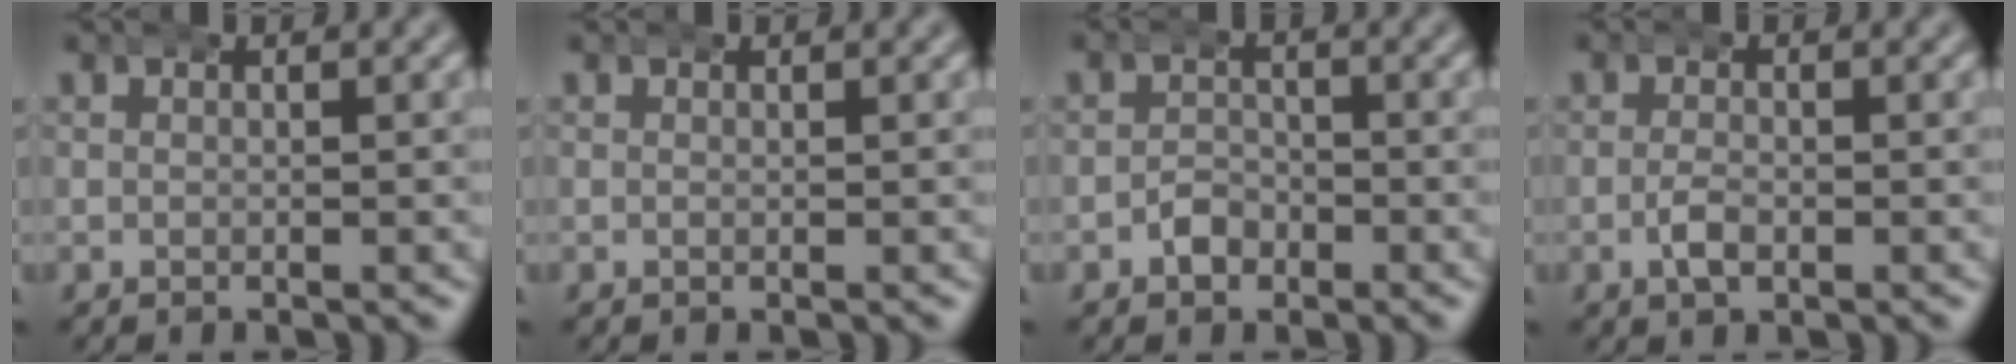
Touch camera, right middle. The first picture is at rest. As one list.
[{"total": 0.0}, {"total": 1.5, "force": [-0.9, 1.2, 0.2], "torque": [-0.004, 0.002, -0.024]}, {"total": 1.4, "force": [-0.6, 0.7, 1.1], "torque": [-0.024, -0.006, -0.014]}]